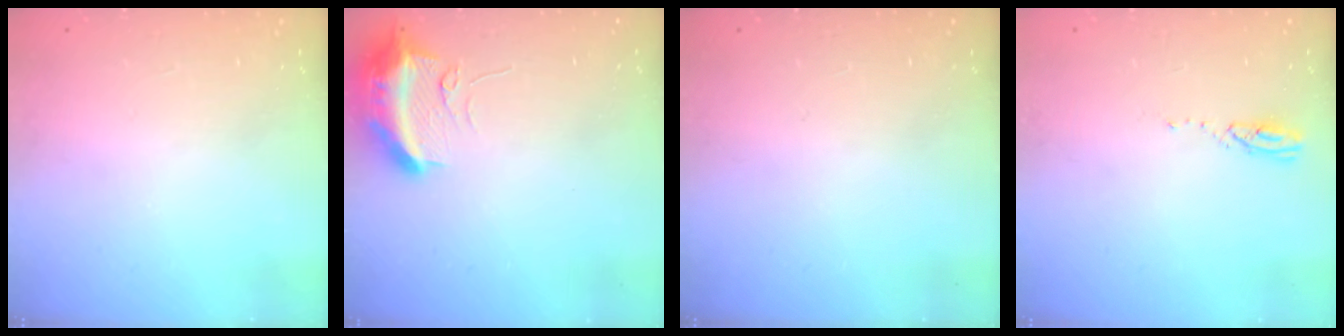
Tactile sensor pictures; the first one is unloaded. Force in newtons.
{"total": 12.3, "press": 10.8, "slide": 5.9}
{"total": 0.0}
{"total": 3.2, "press": 3.2, "slide": 0.2}